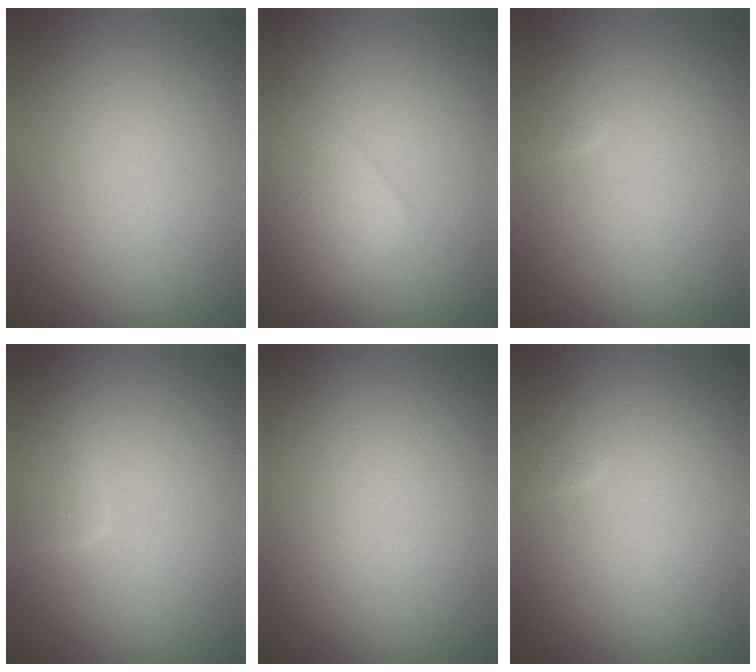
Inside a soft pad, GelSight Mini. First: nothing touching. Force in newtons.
{"total": 3.6, "press": 3.6, "slide": 0.3}
{"total": 0.9, "press": 0.9, "slide": 0.1}
{"total": 2.9, "press": 2.9, "slide": 0.3}
{"total": 0.0}
{"total": 0.9, "press": 0.9, "slide": 0.1}